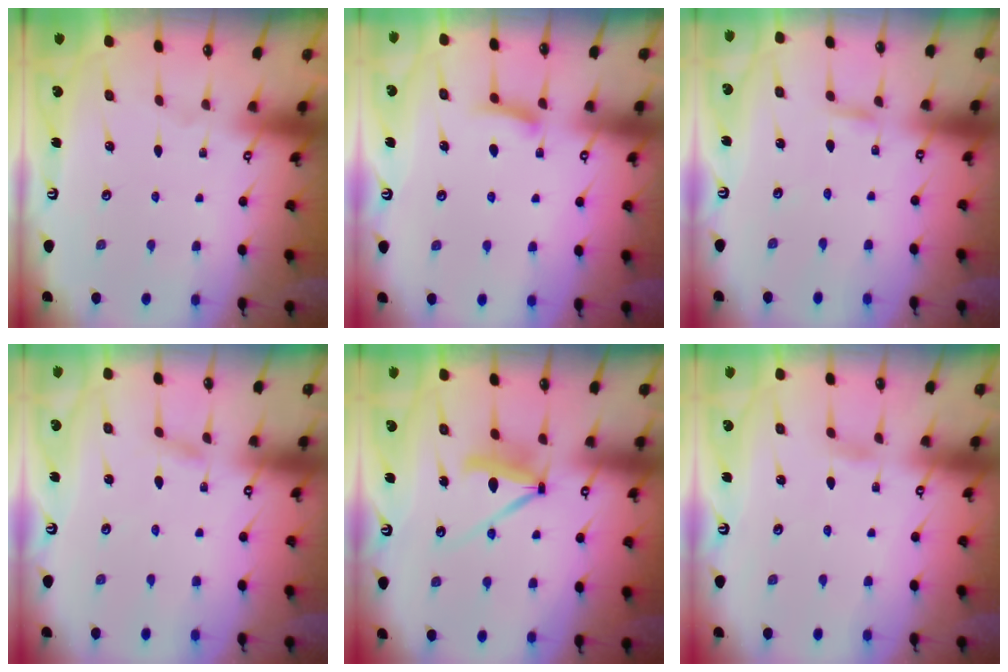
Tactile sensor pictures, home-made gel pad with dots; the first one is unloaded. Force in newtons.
{"total": 6.5, "press": 6.4, "slide": 0.9}
{"total": 2.4, "press": 2.4, "slide": 0.2}
{"total": 1.1, "press": 1.1, "slide": 0.1}
{"total": 10.4, "press": 10.4, "slide": 0.6}
{"total": 2.5, "press": 2.4, "slide": 0.3}